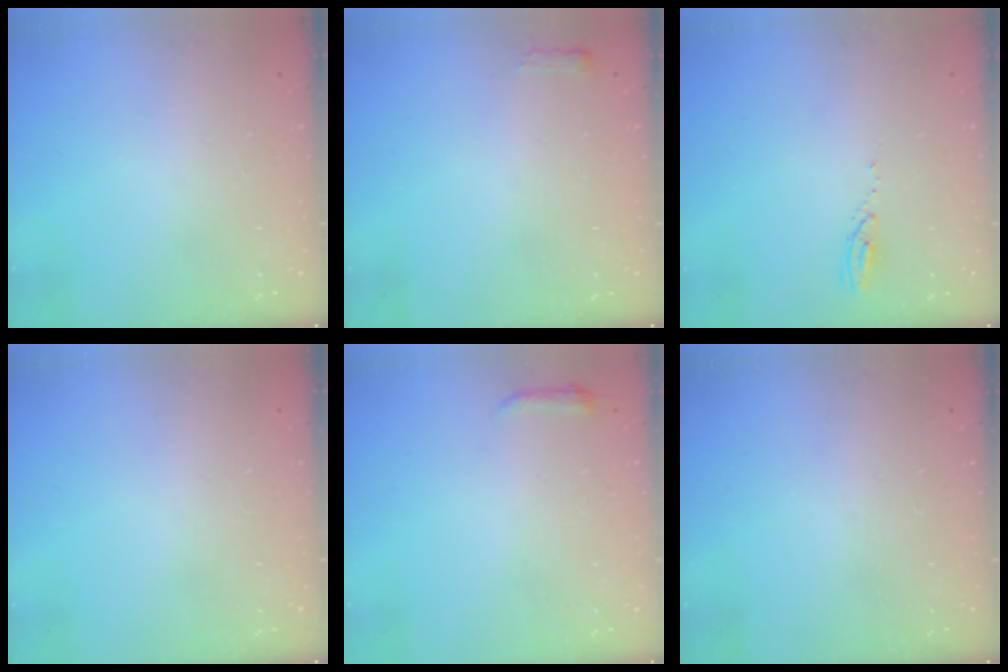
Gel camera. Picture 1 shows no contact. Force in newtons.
{"total": 2.4, "press": 2.4, "slide": 0.4}
{"total": 3.0, "press": 2.9, "slide": 0.3}
{"total": 0.0}
{"total": 3.0, "press": 2.9, "slide": 0.6}
{"total": 0.0}